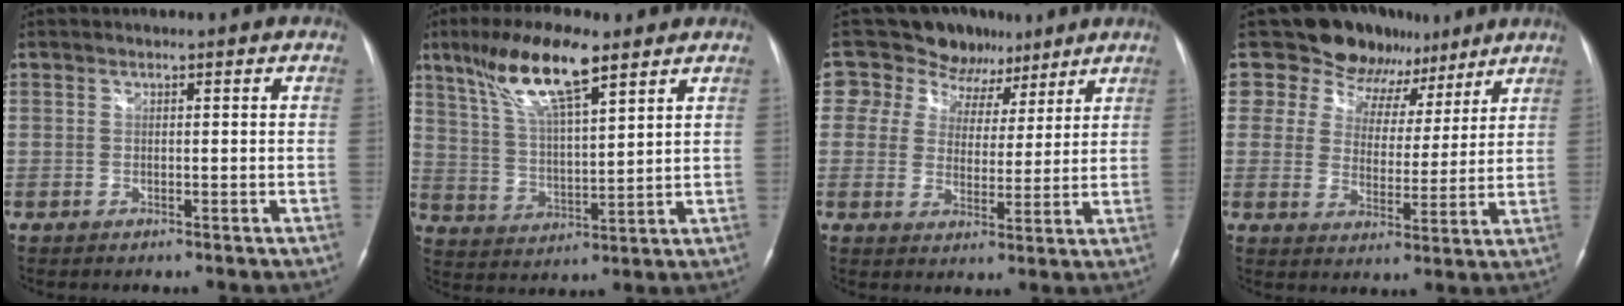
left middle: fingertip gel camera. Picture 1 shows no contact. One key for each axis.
{"total": 12.8, "fx": 8.2, "fy": 2.3, "fz": 9.6, "tx": -0.187, "ty": 0.015, "tz": 0.153}
{"total": 9.7, "fx": 7.4, "fy": 6.3, "fz": 0.4, "tx": -0.004, "ty": 0.009, "tz": 0.097}
{"total": 13.0, "fx": 9.9, "fy": 8.1, "fz": 2.3, "tx": -0.034, "ty": 0.009, "tz": 0.133}